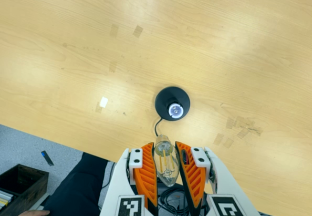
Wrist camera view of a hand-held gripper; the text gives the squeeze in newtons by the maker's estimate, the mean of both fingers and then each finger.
{"total": 21.2, "left": 23.1, "right": 19.3}